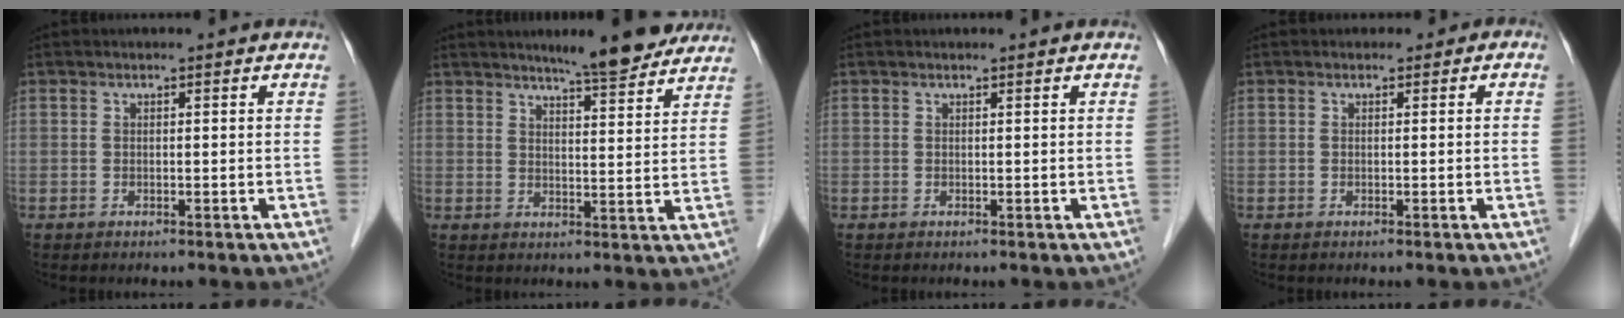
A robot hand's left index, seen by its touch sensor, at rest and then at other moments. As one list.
[{"total": 9.0, "force": [7.9, 0.9, 4.3], "torque": [-0.060, -0.001, 0.101]}, {"total": 0.0}, {"total": 0.6, "force": [-0.2, 0.6, 0.0], "torque": [0.004, 0.004, -0.009]}]